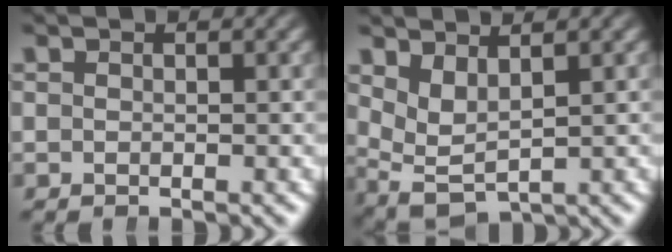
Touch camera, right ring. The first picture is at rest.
{"total": 5.1, "force": [0.1, 4.3, 2.8], "torque": [-0.084, -0.028, 0.013]}